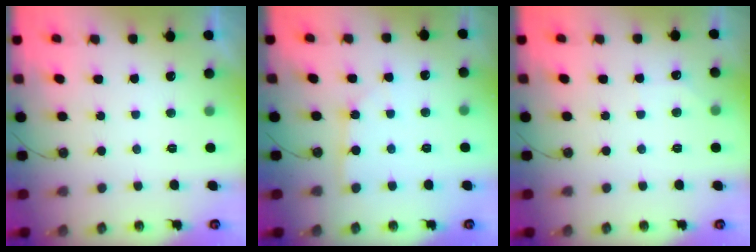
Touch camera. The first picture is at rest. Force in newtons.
{"total": 2.3, "press": 2.3, "slide": 0.2}
{"total": 2.7, "press": 2.6, "slide": 0.4}